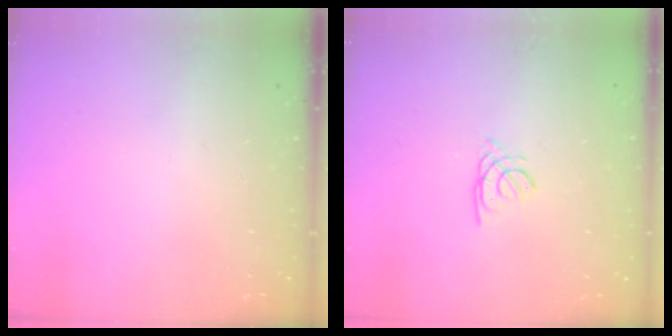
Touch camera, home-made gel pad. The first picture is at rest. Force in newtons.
{"total": 1.6, "press": 1.5, "slide": 0.4}